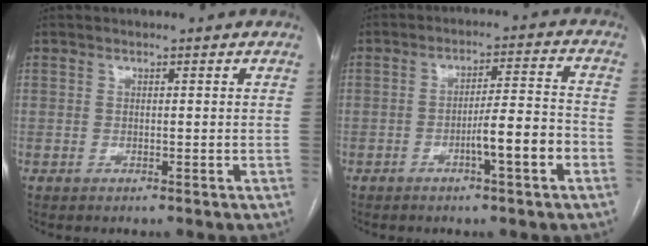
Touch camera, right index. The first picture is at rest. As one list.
[{"total": 7.3, "force": [-3.1, 0.3, 6.6], "torque": [-0.102, 0.010, -0.046]}]